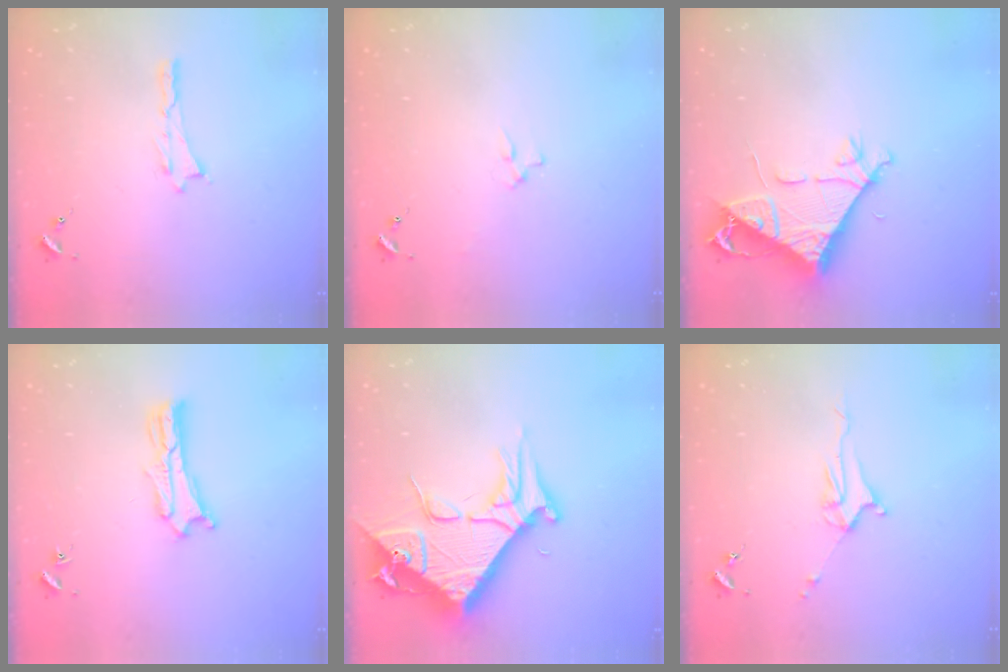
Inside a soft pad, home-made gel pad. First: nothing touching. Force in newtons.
{"total": 2.3, "press": 2.3, "slide": 0.3}
{"total": 7.3, "press": 7.3, "slide": 0.7}
{"total": 2.5, "press": 2.5, "slide": 0.1}
{"total": 12.0, "press": 11.9, "slide": 1.4}
{"total": 3.7, "press": 3.7, "slide": 0.5}